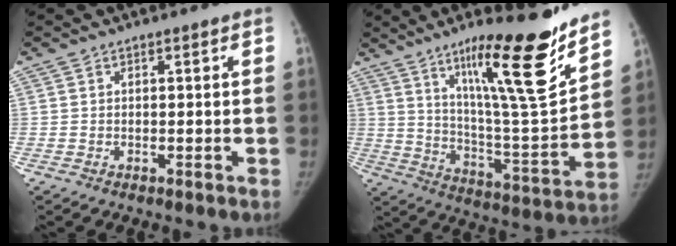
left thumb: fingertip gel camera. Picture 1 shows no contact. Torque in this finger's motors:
{"motor_torque": [0.44, 0.18, 1.51, -1.26, 0.30]}